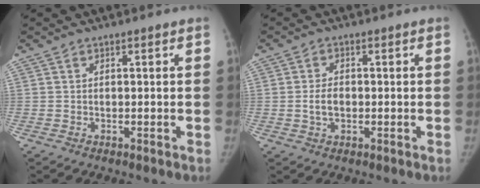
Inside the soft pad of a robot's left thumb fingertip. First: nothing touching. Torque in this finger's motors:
{"motor_torque": [0.61, 0.58, 0.53, -0.63, 0.06]}